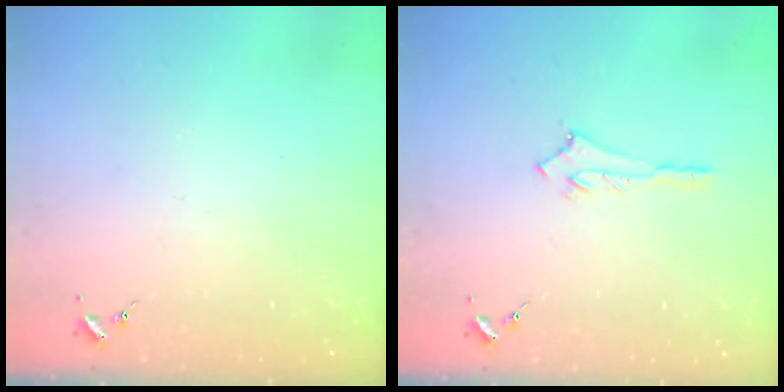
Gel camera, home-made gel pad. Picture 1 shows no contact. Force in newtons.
{"total": 2.9, "press": 2.9, "slide": 0.2}